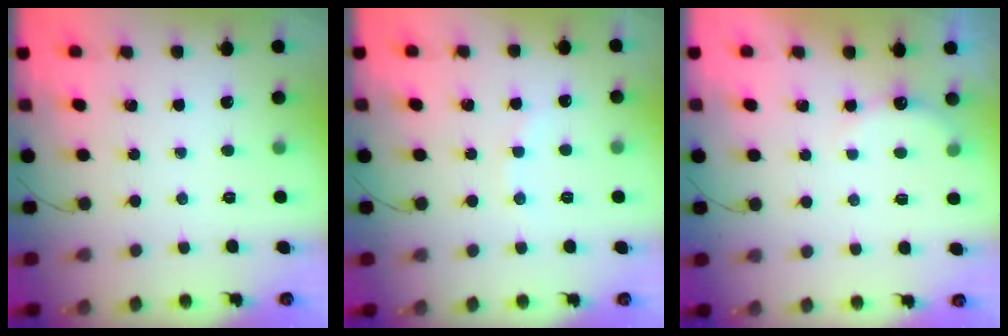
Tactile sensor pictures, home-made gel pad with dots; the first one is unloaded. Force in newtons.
{"total": 4.9, "press": 4.8, "slide": 1.0}
{"total": 5.4, "press": 5.3, "slide": 0.9}